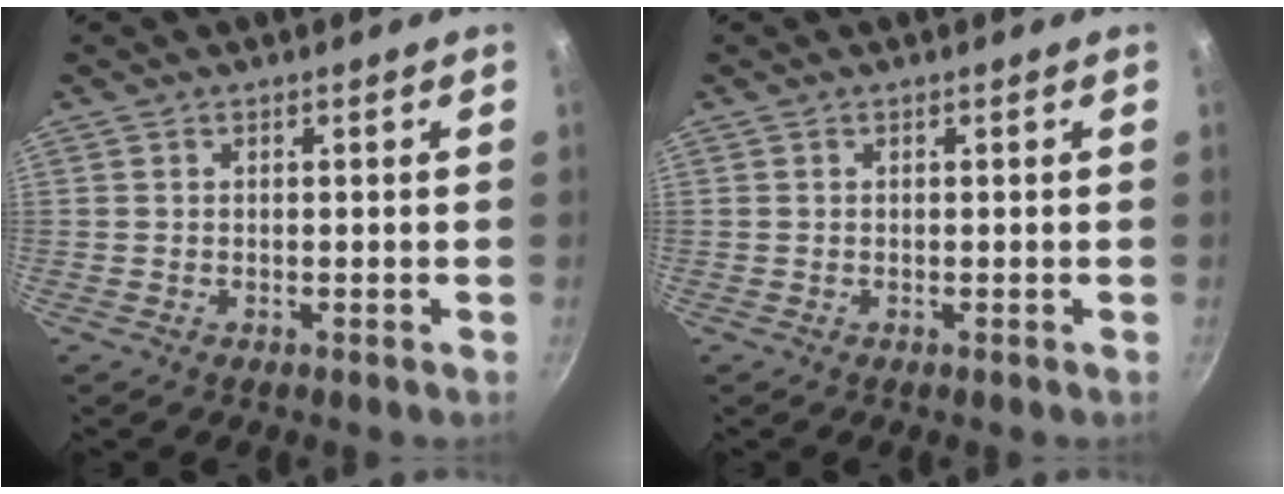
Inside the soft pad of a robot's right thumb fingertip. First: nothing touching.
{"total": 0.0}